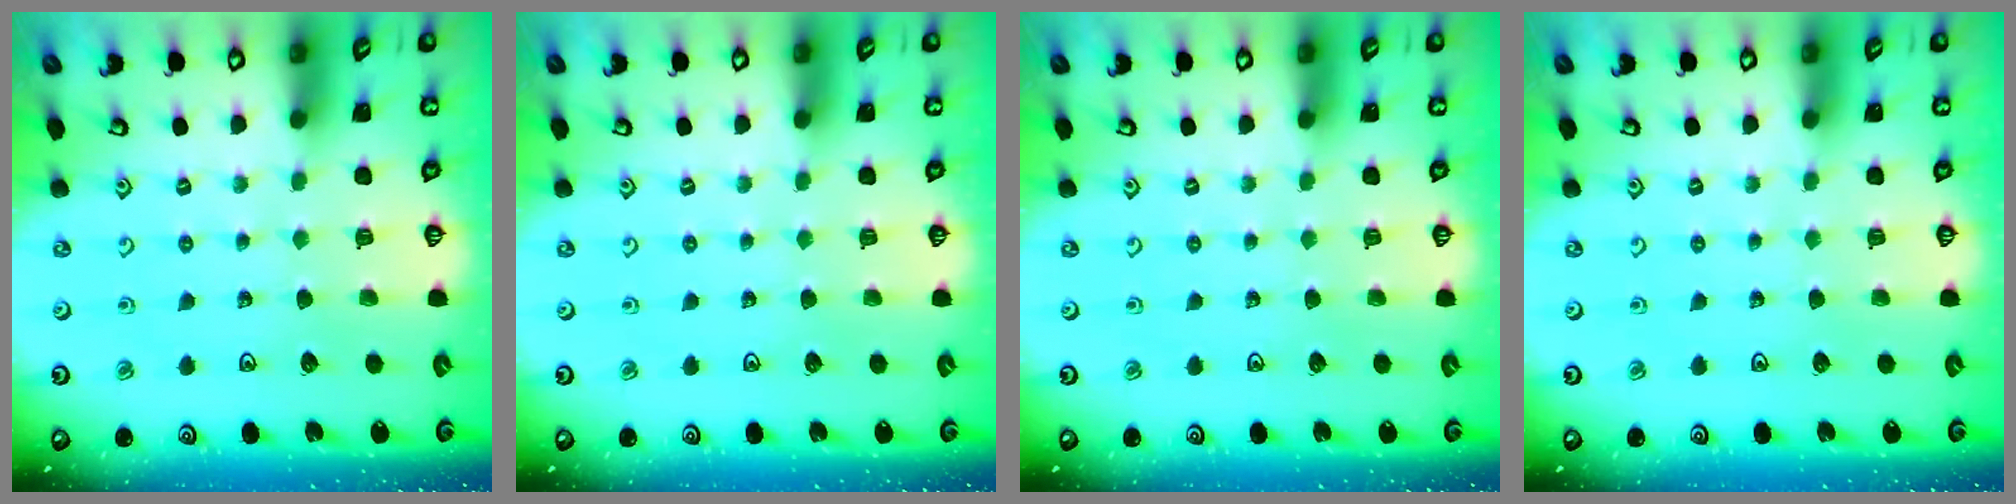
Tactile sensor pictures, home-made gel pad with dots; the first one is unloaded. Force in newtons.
{"total": 0.0}
{"total": 0.0}
{"total": 0.0}